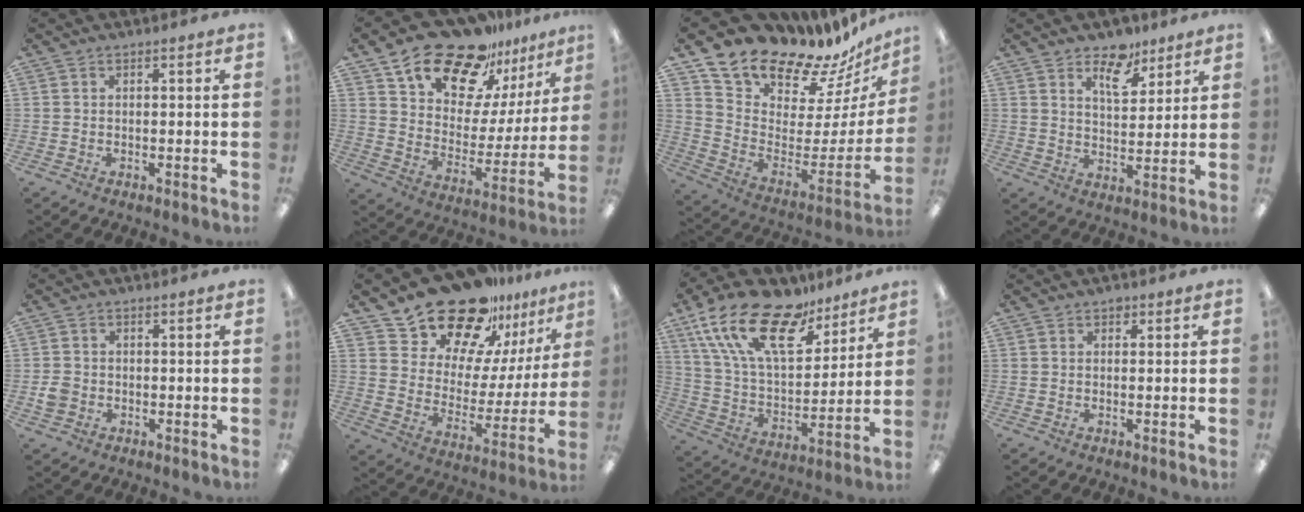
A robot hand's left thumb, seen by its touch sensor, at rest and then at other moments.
{"total": 20.5, "force": [16.1, 9.7, 8.1], "torque": [-0.154, -0.113, 0.286]}
{"total": 16.3, "force": [14.9, 5.9, 2.8], "torque": [-0.049, -0.147, 0.269]}
{"total": 9.4, "force": [6.5, 4.7, 4.8], "torque": [-0.049, -0.042, 0.109]}
{"total": 2.7, "force": [-0.8, 2.4, 1.0], "torque": [-0.009, 0.001, -0.017]}
{"total": 21.0, "force": [17.7, 9.3, 6.2], "torque": [-0.110, -0.135, 0.321]}
{"total": 21.7, "force": [13.8, 10.0, 13.5], "torque": [-0.270, -0.068, 0.245]}
{"total": 1.0, "force": [0.6, 0.7, 0.4], "torque": [0.000, 0.000, 0.008]}